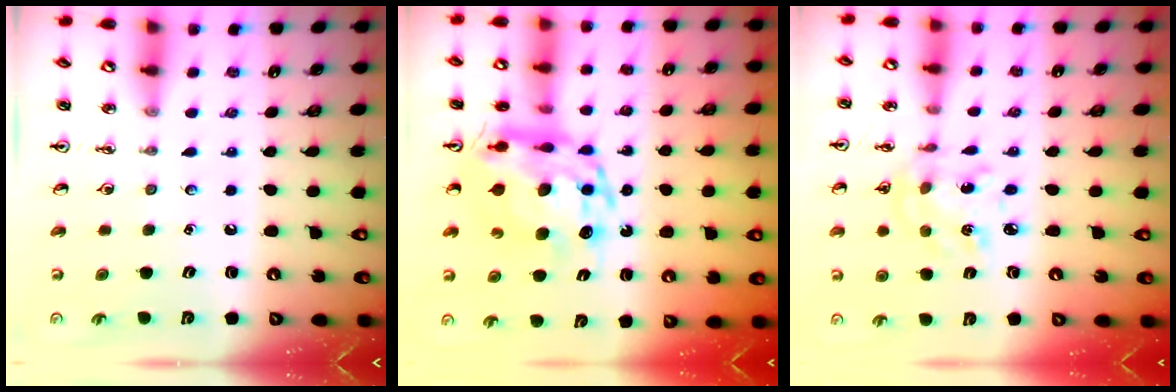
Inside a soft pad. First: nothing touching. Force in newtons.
{"total": 15.5, "press": 15.4, "slide": 1.2}
{"total": 7.1, "press": 7.1, "slide": 0.4}